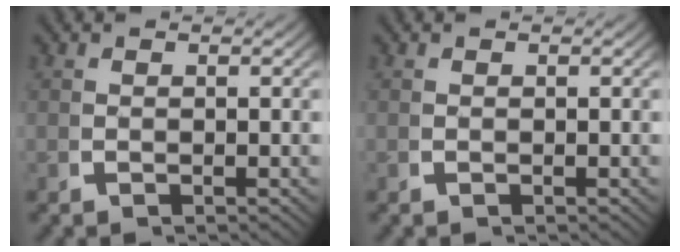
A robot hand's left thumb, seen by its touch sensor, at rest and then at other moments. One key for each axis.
{"total": 0.0}